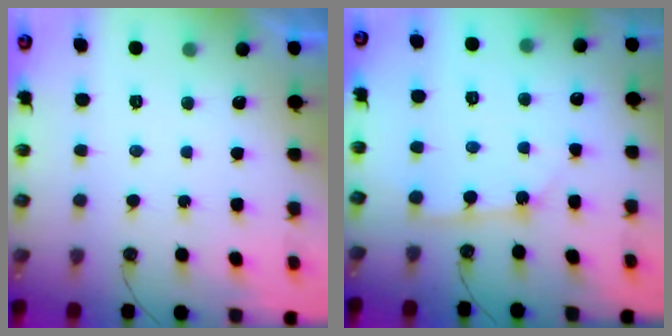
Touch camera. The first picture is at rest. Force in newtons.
{"total": 2.3, "press": 2.3, "slide": 0.2}